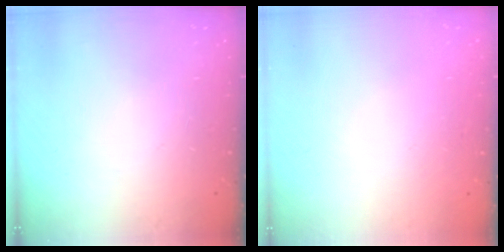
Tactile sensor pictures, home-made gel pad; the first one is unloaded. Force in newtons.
{"total": 0.0}